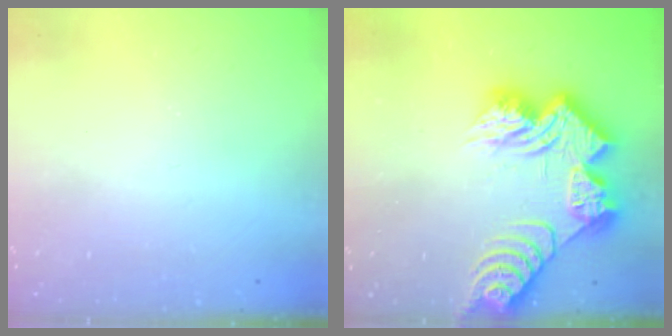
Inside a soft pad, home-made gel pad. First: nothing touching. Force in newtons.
{"total": 19.6, "press": 19.6, "slide": 1.4}